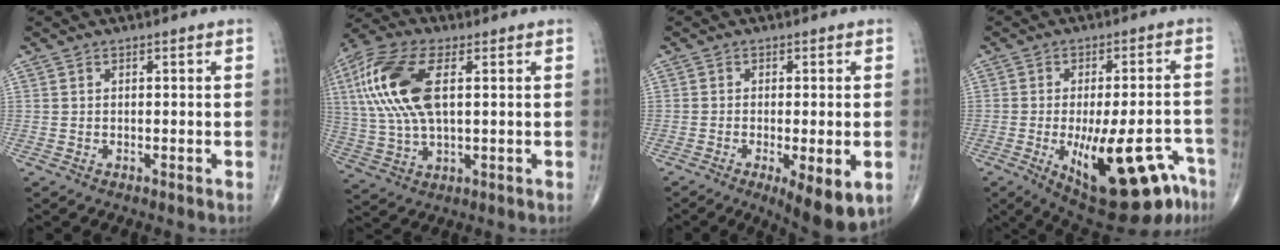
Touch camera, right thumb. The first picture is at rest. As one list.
[{"total": 17.4, "force": [4.0, 7.9, 15.0], "torque": [-0.340, 0.007, 0.072]}, {"total": 9.5, "force": [-3.3, 2.7, 8.5], "torque": [-0.120, -0.016, -0.045]}, {"total": 19.9, "force": [-9.1, 7.5, 16.0], "torque": [-0.179, 0.028, -0.111]}]